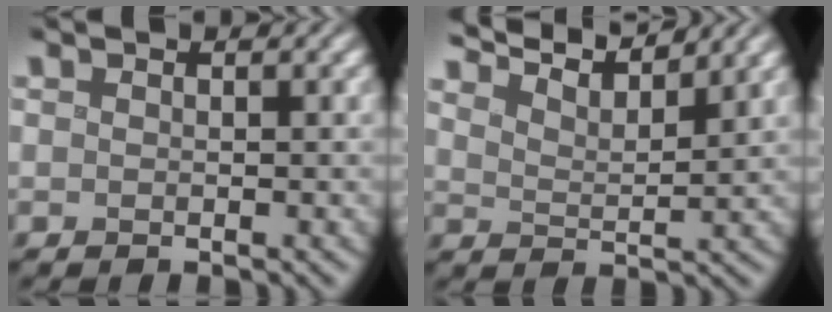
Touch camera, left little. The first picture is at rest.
{"total": 7.9, "force": [7.0, 1.7, 3.3], "torque": [-0.046, 0.017, 0.084]}